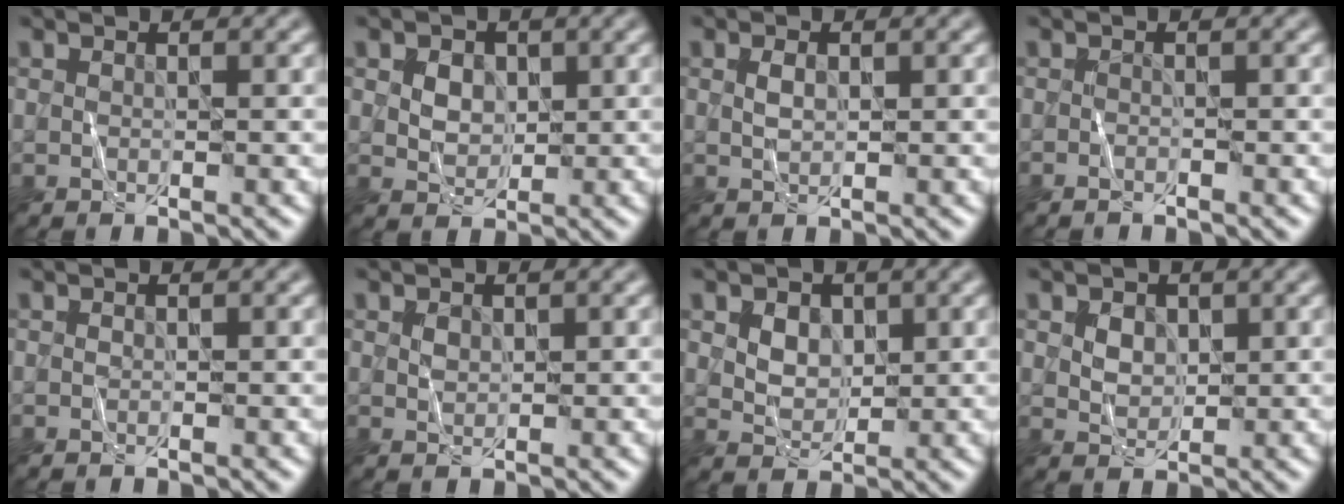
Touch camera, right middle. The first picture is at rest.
{"total": 2.6, "force": [0.8, 2.0, 1.5], "torque": [-0.035, 0.004, 0.014]}
{"total": 1.0, "force": [0.3, 0.5, 0.8], "torque": [-0.022, 0.001, 0.008]}
{"total": 0.6, "force": [-0.6, -0.1, 0.0], "torque": [-0.001, 0.000, -0.010]}
{"total": 0.0}
{"total": 0.6, "force": [0.3, 0.4, 0.3], "torque": [-0.009, -0.001, 0.008]}
{"total": 2.8, "force": [0.9, 2.0, 1.7], "torque": [-0.037, 0.002, 0.017]}
{"total": 1.7, "force": [0.5, 1.3, 0.9], "torque": [-0.019, -0.002, 0.008]}